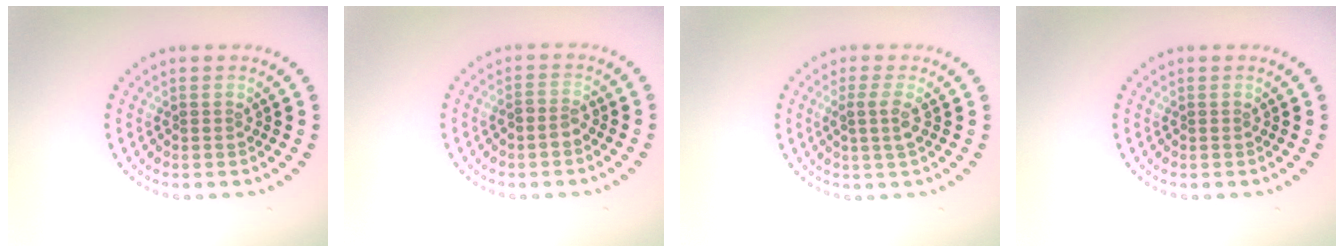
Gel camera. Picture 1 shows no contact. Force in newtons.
{"total": 1.4, "press": 1.2, "slide": 0.7}
{"total": 1.9, "press": 1.4, "slide": 1.2}
{"total": 0.0}